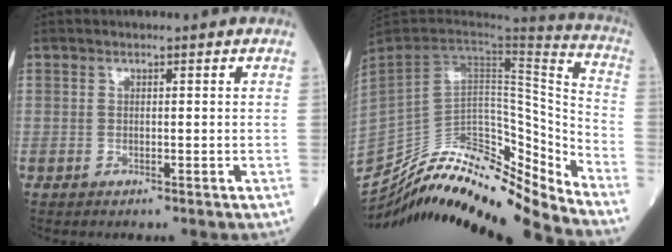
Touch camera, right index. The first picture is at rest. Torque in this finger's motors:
{"motor_torque": [-0.36, -0.39, 0.15, 0.04]}